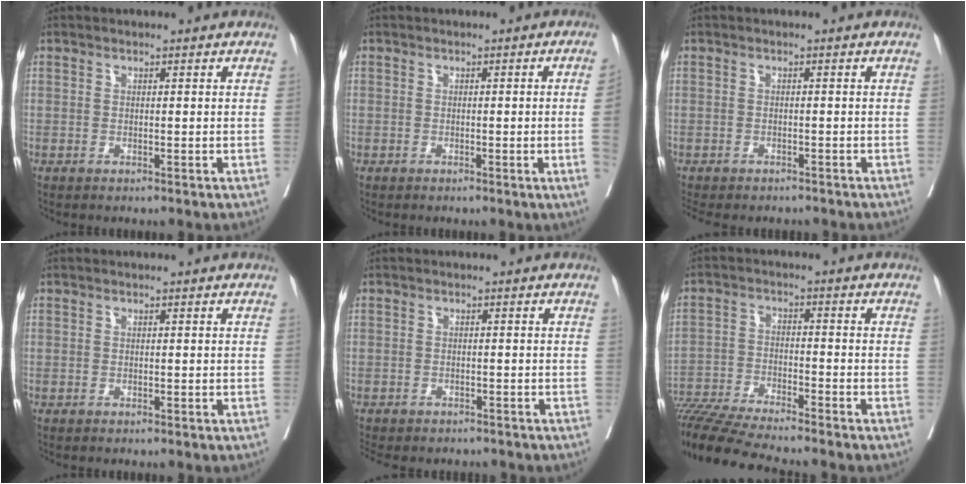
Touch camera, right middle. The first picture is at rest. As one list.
[{"total": 2.5, "force": [-0.4, -0.8, 2.3], "torque": [-0.027, -0.004, -0.004]}, {"total": 7.5, "force": [-6.6, 2.8, 2.3], "torque": [-0.039, -0.007, -0.085]}, {"total": 0.0}, {"total": 7.6, "force": [-6.7, 3.1, 2.1], "torque": [-0.041, -0.008, -0.086]}, {"total": 12.8, "force": [-11.6, -0.3, 5.5], "torque": [-0.091, -0.022, -0.198]}]